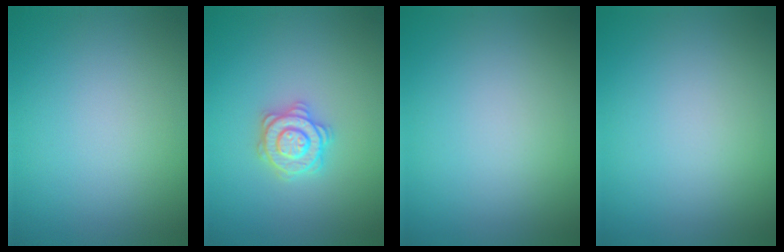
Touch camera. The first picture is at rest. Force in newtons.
{"total": 3.3, "press": 3.3, "slide": 0.5}
{"total": 0.0}
{"total": 0.0}